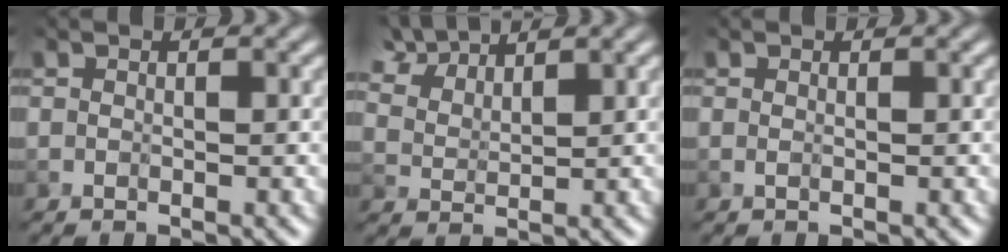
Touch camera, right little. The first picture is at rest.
{"total": 5.8, "force": [4.6, 2.4, 2.6], "torque": [-0.067, 0.014, 0.088]}
{"total": 0.0}